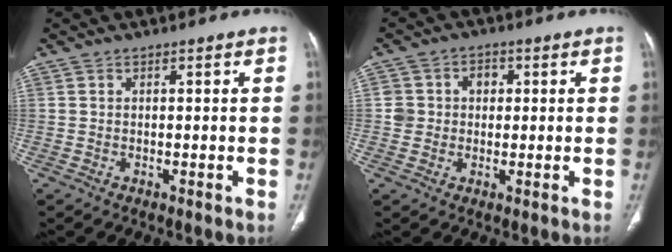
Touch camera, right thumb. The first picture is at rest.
{"total": 5.2, "force": [0.6, 4.8, 2.0], "torque": [-0.006, 0.012, 0.010]}